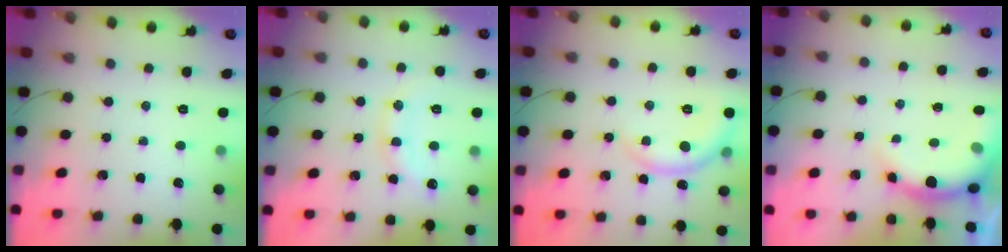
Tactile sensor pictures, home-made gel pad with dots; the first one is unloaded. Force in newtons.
{"total": 12.5, "press": 12.5, "slide": 0.8}
{"total": 6.7, "press": 6.7, "slide": 0.7}
{"total": 8.3, "press": 8.2, "slide": 1.0}